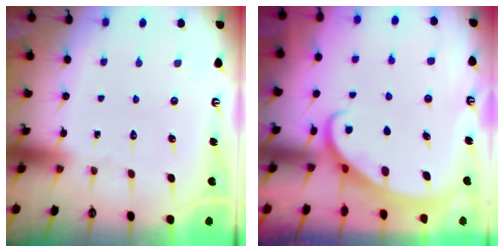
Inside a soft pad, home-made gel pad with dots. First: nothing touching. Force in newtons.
{"total": 2.3, "press": 2.3, "slide": 0.2}